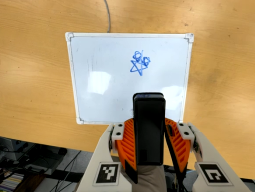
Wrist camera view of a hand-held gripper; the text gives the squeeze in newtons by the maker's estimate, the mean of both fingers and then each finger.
{"total": 5.7, "left": 4.6, "right": 6.9}